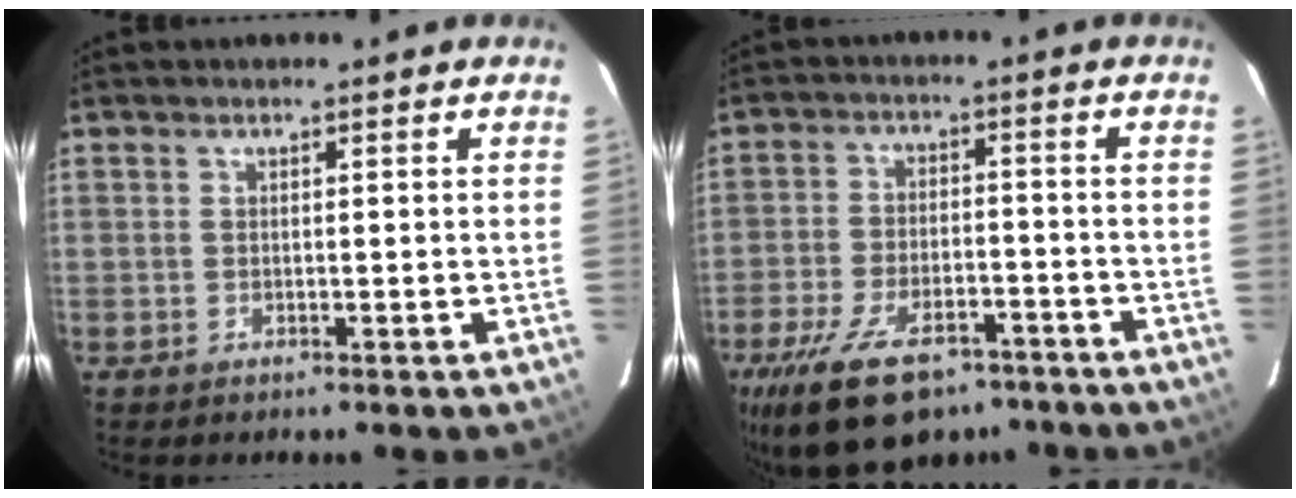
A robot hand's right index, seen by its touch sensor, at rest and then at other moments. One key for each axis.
{"total": 18.0, "fx": -12.0, "fy": 8.7, "fz": 10.1, "tx": -0.224, "ty": -0.023, "tz": -0.191}